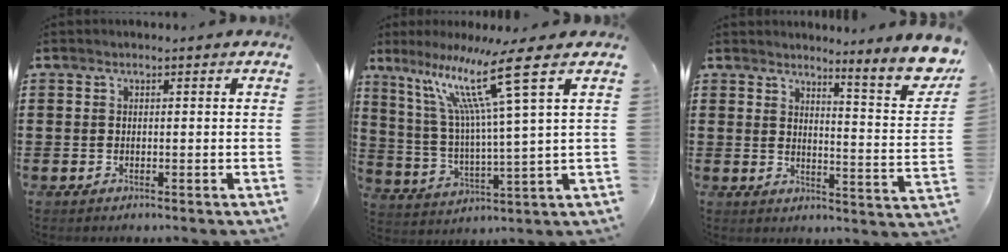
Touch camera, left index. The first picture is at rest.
{"total": 13.5, "force": [7.4, -0.5, 11.2], "torque": [-0.235, -0.017, 0.114]}
{"total": 6.7, "force": [5.4, 0.0, 4.0], "torque": [-0.066, -0.052, 0.084]}